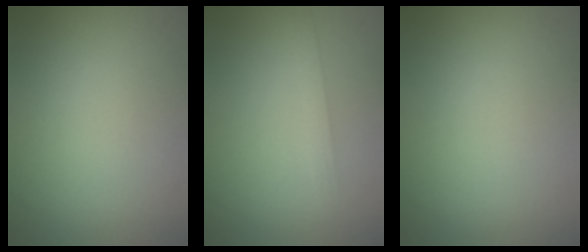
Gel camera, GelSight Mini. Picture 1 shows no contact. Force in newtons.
{"total": 1.3, "press": 1.3, "slide": 0.1}
{"total": 0.0}